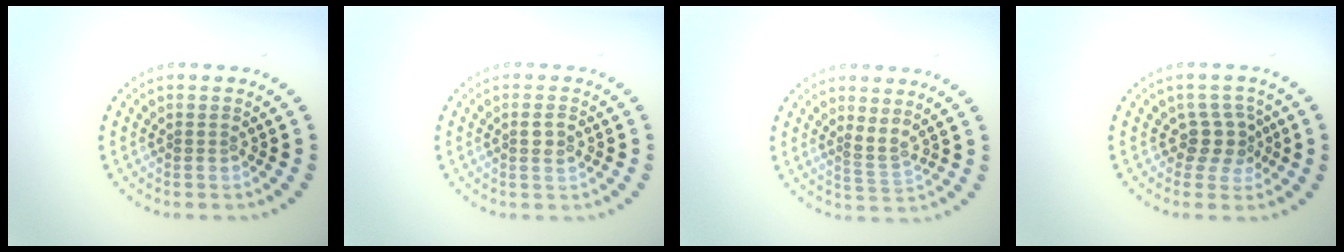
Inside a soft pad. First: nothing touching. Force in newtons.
{"total": 1.4, "press": 1.3, "slide": 0.4}
{"total": 1.6, "press": 1.1, "slide": 1.2}
{"total": 2.5, "press": 1.9, "slide": 1.6}